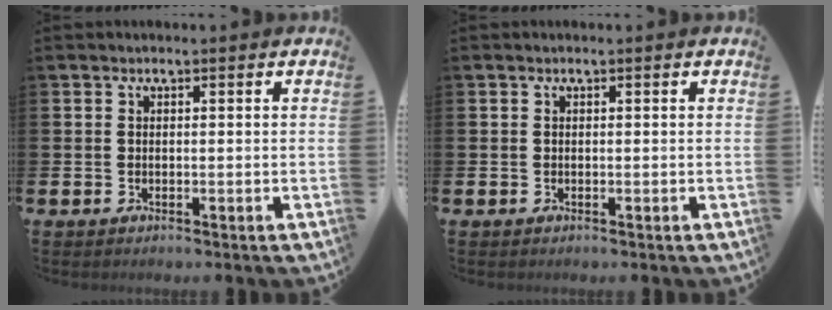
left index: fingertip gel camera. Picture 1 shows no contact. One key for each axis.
{"total": 0.0}